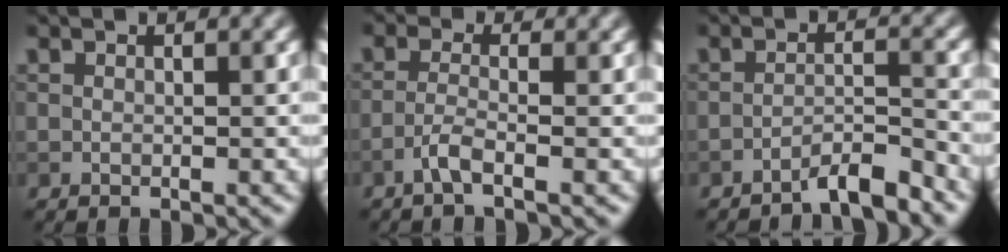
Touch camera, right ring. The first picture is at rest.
{"total": 2.0, "force": [-1.1, 0.4, 1.6], "torque": [-0.036, 0.004, -0.031]}
{"total": 3.3, "force": [-2.8, 0.3, 1.7], "torque": [-0.022, 0.009, -0.054]}